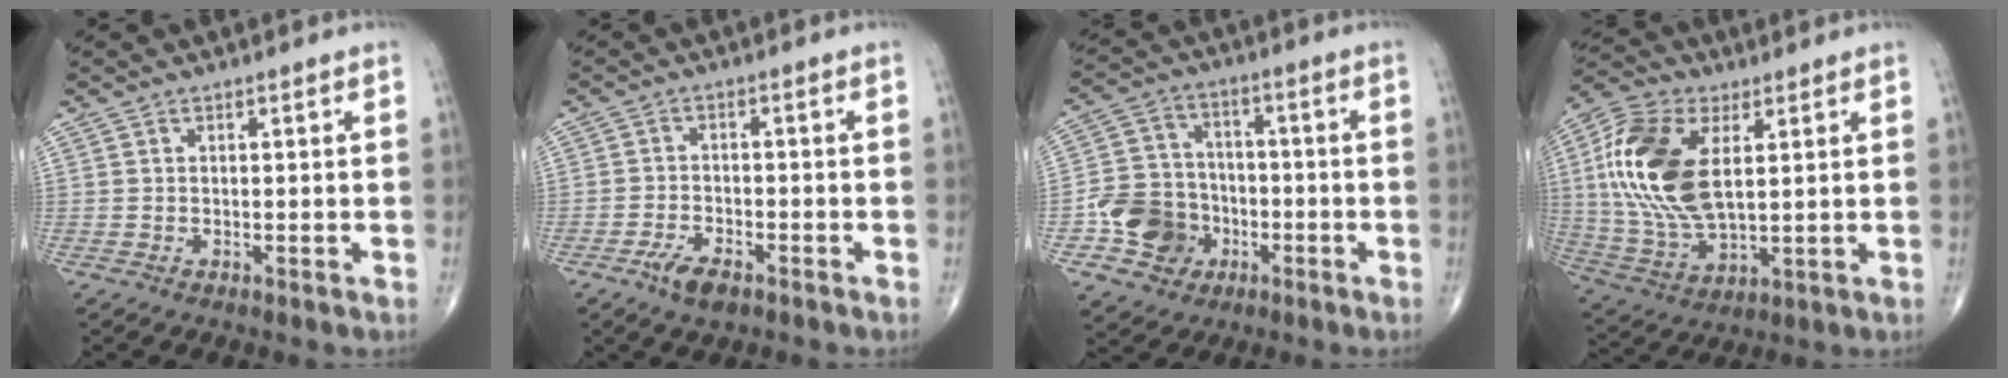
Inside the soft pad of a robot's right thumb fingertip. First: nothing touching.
{"total": 4.6, "force": [-3.0, 2.1, 2.9], "torque": [-0.054, 0.011, -0.053]}
{"total": 11.6, "force": [-4.0, 10.0, 4.4], "torque": [-0.046, 0.026, -0.068]}
{"total": 19.1, "force": [4.0, 10.1, 15.7], "torque": [-0.325, -0.010, 0.074]}